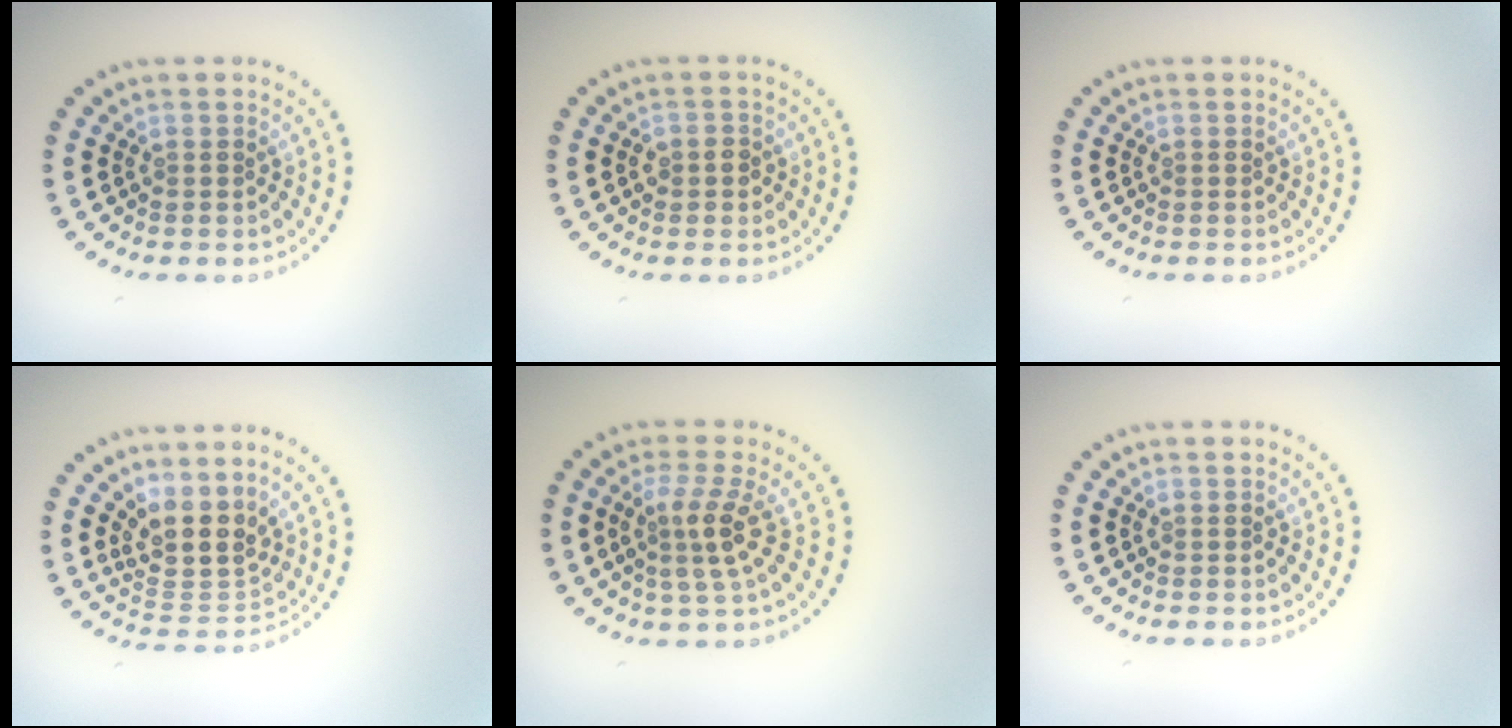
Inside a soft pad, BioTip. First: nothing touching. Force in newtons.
{"total": 1.4, "press": 1.3, "slide": 0.5}
{"total": 0.0}
{"total": 4.1, "press": 3.3, "slide": 2.4}
{"total": 2.9, "press": 2.4, "slide": 1.7}
{"total": 0.0}